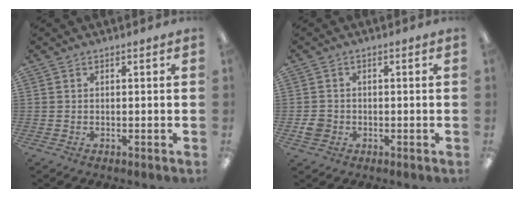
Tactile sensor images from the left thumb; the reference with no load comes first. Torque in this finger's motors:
{"motor_torque": [0.01, 1.26, 0.17, -0.38, 0.00]}